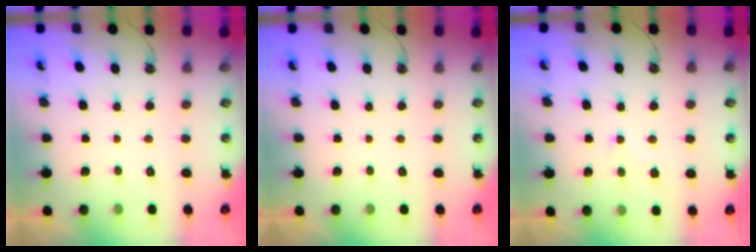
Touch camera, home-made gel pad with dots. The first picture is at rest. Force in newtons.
{"total": 0.0}
{"total": 3.9, "press": 3.9, "slide": 0.5}